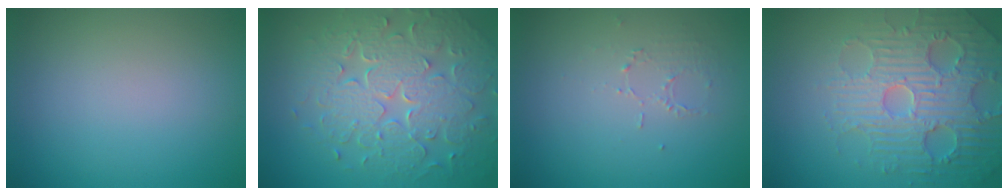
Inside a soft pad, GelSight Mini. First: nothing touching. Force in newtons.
{"total": 8.3, "press": 6.0, "slide": 5.8}
{"total": 1.0, "press": 0.5, "slide": 0.9}
{"total": 5.3, "press": 5.2, "slide": 1.2}